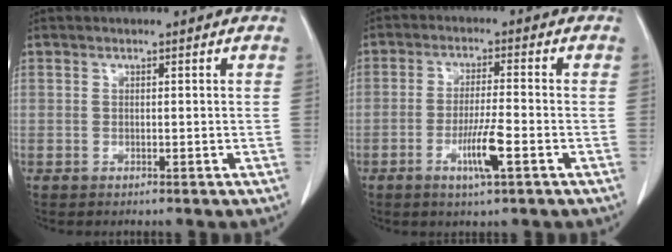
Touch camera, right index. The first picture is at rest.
{"total": 6.0, "force": [-2.5, 0.1, 5.5], "torque": [-0.102, -0.007, -0.045]}